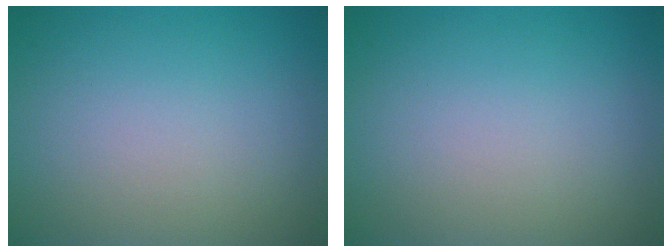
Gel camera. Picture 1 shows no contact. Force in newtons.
{"total": 0.0}